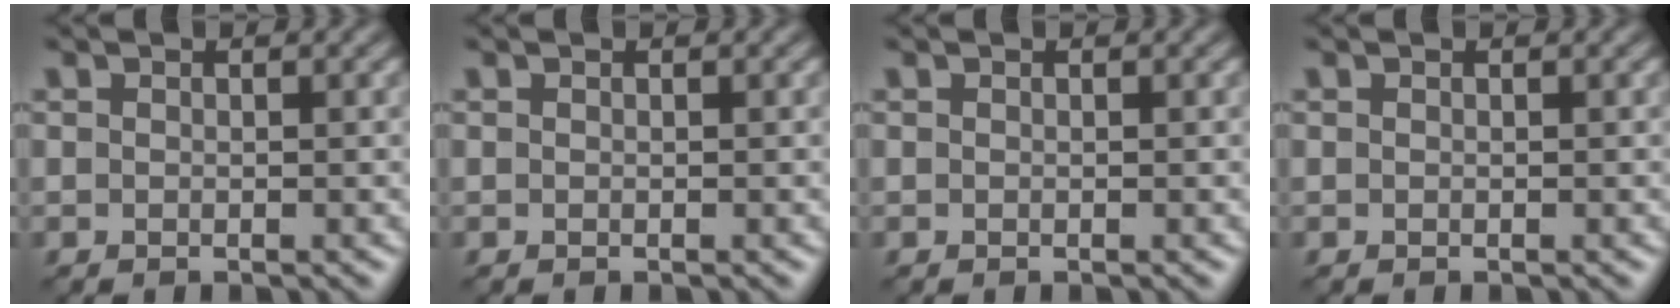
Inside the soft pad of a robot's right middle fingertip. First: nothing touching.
{"total": 0.0}
{"total": 0.0}
{"total": 0.0}